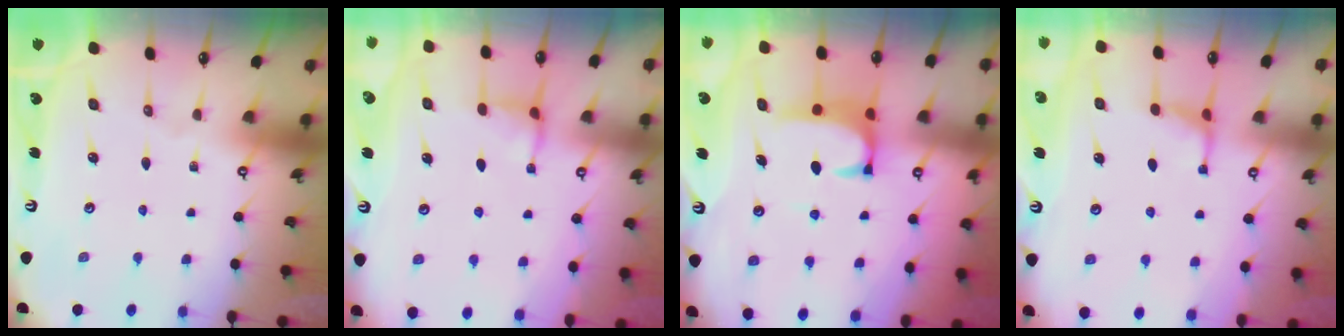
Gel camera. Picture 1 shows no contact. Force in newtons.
{"total": 2.4, "press": 2.3, "slide": 0.5}
{"total": 3.4, "press": 3.3, "slide": 0.7}
{"total": 4.1, "press": 4.1, "slide": 0.1}